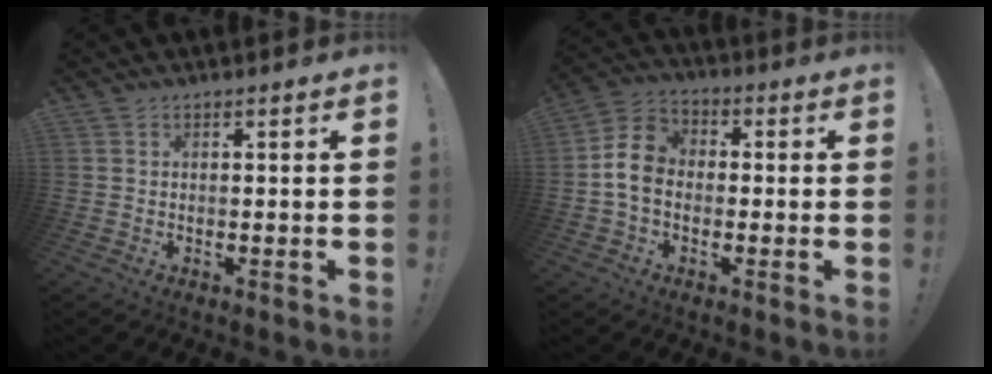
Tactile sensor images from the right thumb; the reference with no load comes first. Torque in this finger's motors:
{"motor_torque": [0.35, 0.21, 0.33, -0.17, 0.10]}